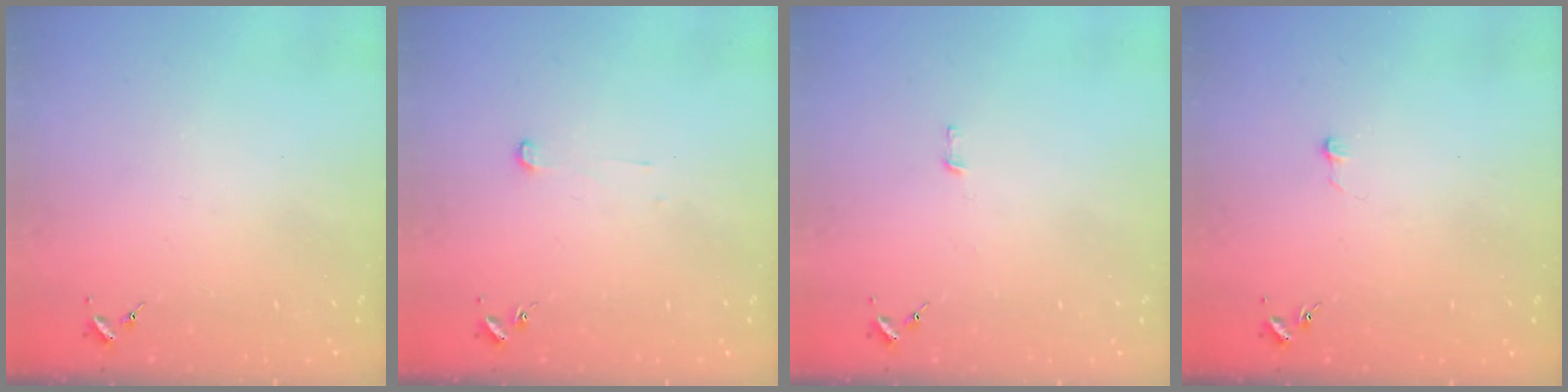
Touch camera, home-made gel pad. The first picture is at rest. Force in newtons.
{"total": 2.9, "press": 2.9, "slide": 0.2}
{"total": 2.6, "press": 2.6, "slide": 0.2}
{"total": 2.9, "press": 2.9, "slide": 0.2}